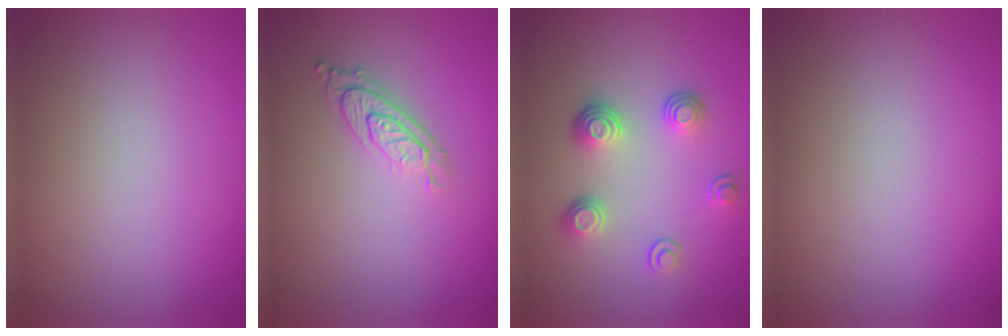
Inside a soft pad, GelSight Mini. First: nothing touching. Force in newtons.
{"total": 3.0, "press": 2.2, "slide": 2.0}
{"total": 3.3, "press": 2.6, "slide": 2.1}
{"total": 0.0}